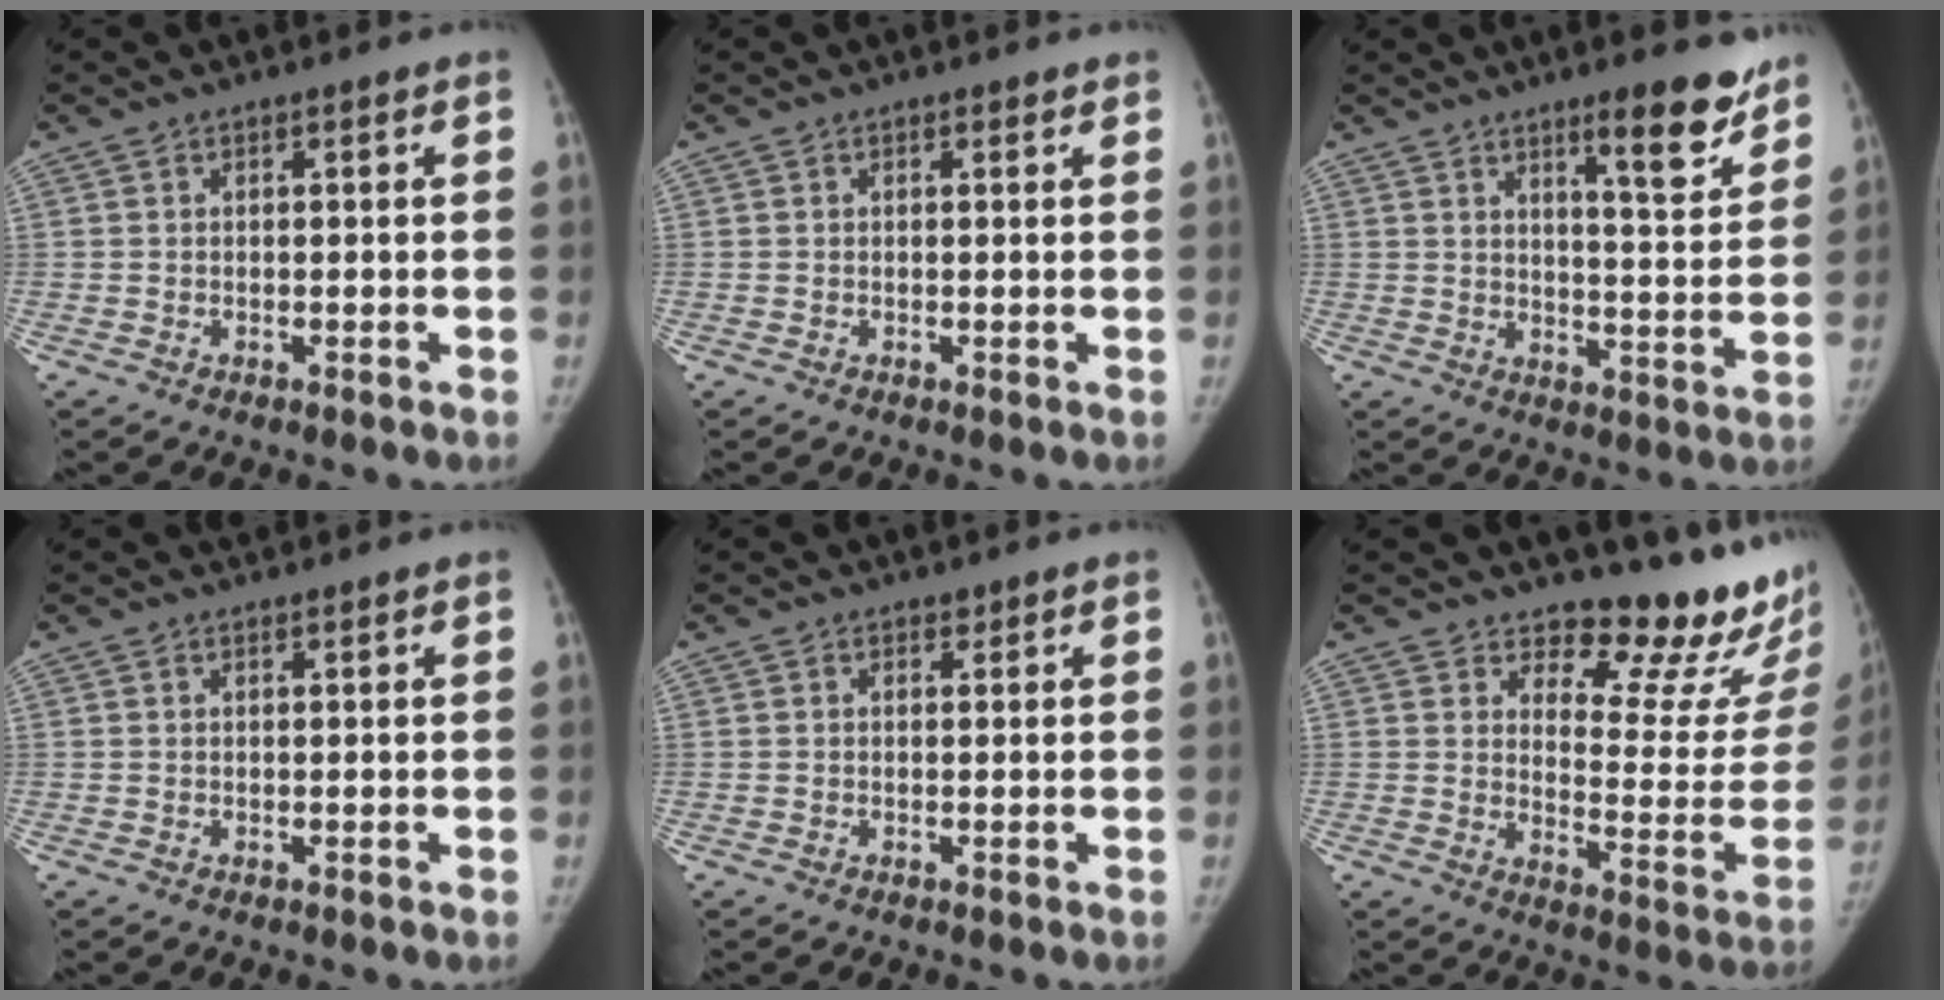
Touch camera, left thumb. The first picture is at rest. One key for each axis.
{"total": 0.7, "fx": 0.5, "fy": 0.3, "fz": 0.2, "tx": -0.003, "ty": -0.004, "tz": 0.005}
{"total": 10.6, "fx": 7.4, "fy": 2.2, "fz": 7.2, "tx": -0.076, "ty": -0.055, "tz": 0.109}
{"total": 0.6, "fx": 0.6, "fy": 0.0, "fz": 0.0, "tx": -0.004, "ty": -0.003, "tz": 0.010}
{"total": 0.6, "fx": 0.4, "fy": 0.3, "fz": 0.1, "tx": -0.001, "ty": -0.003, "tz": 0.005}
{"total": 18.3, "fx": 15.2, "fy": 6.2, "fz": 8.2, "tx": -0.048, "ty": -0.148, "tz": 0.184}